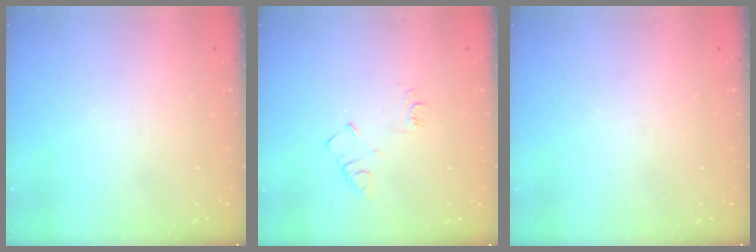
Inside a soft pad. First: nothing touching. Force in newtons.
{"total": 6.1, "press": 6.1, "slide": 0.7}
{"total": 0.0}